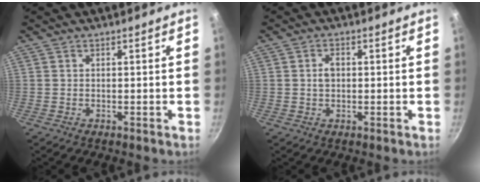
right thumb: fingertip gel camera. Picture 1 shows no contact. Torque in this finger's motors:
{"motor_torque": [-0.15, -0.01, 0.10, 0.11, 0.02]}